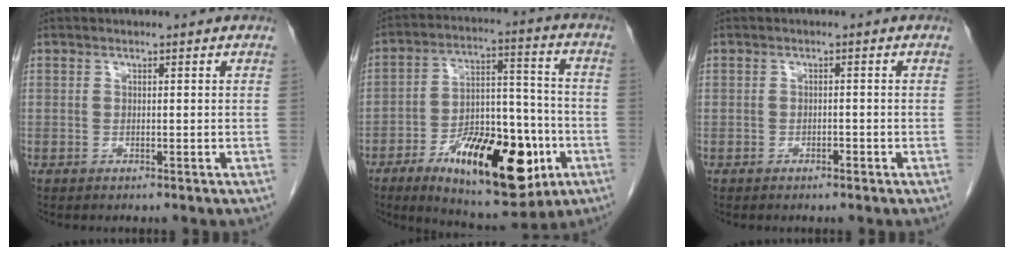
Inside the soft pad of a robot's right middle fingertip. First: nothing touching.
{"total": 20.6, "force": [-8.9, 7.5, 17.1], "torque": [-0.254, 0.007, -0.126]}
{"total": 1.0, "force": [-0.6, 0.5, 0.6], "torque": [-0.008, 0.001, -0.005]}